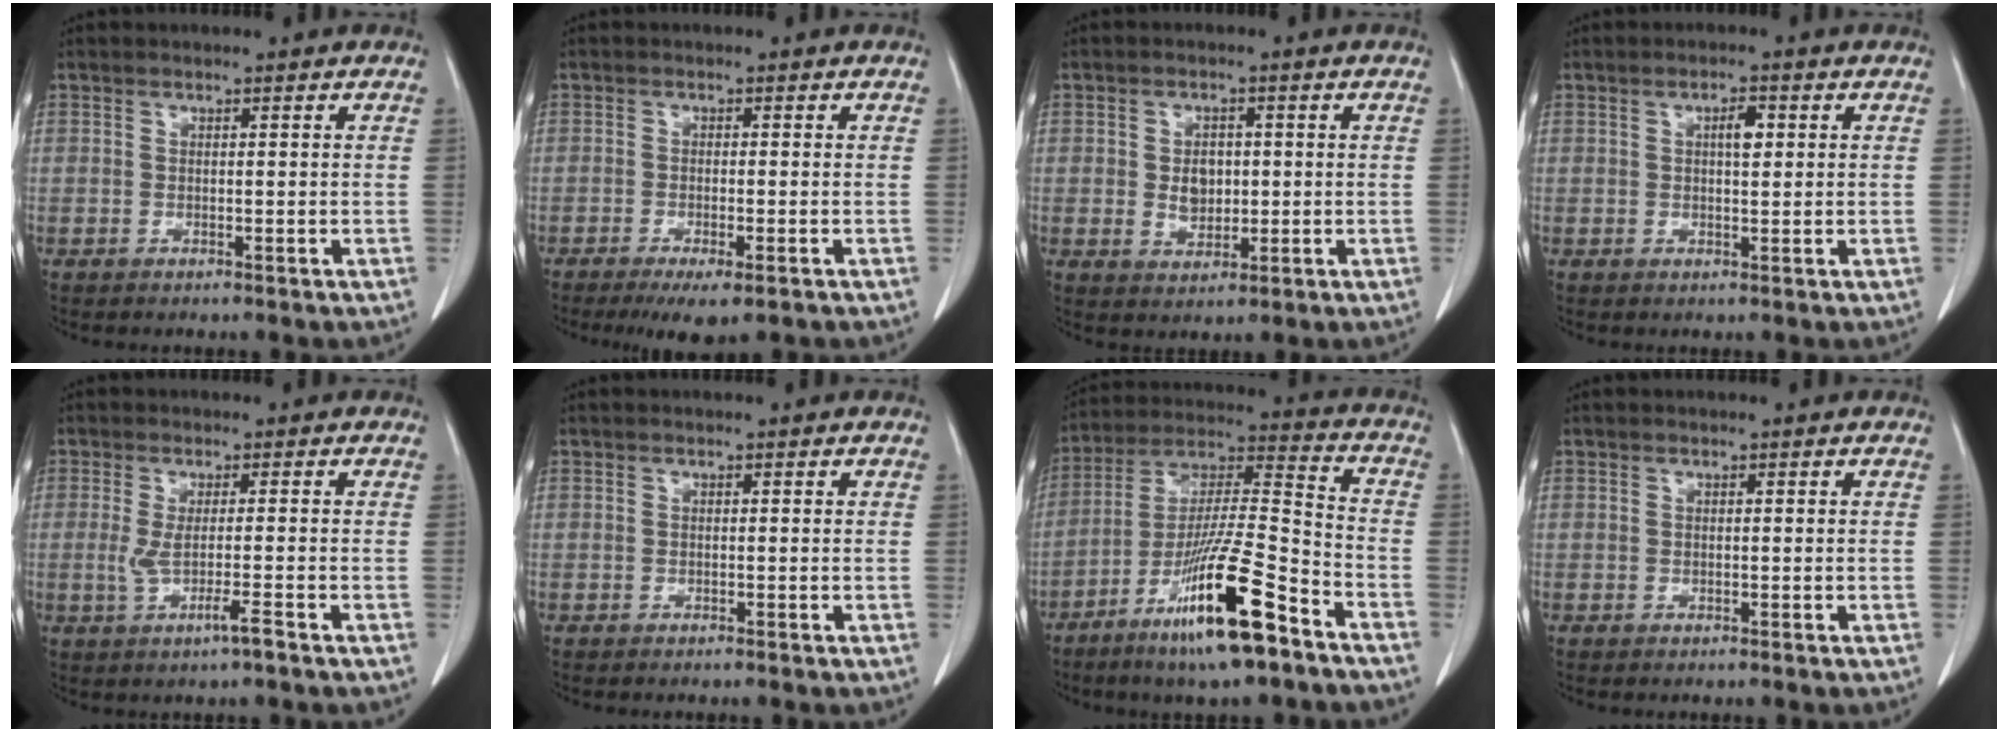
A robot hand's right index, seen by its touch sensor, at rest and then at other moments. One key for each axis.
{"total": 5.4, "fx": -3.4, "fy": 1.0, "fz": 4.0, "tx": -0.058, "ty": -0.014, "tz": -0.049}
{"total": 4.1, "fx": 0.0, "fy": 2.9, "fz": 2.8, "tx": -0.047, "ty": 0.004, "tz": 0.008}
{"total": 2.7, "fx": 0.7, "fy": 0.9, "fz": 2.4, "tx": -0.040, "ty": 0.002, "tz": 0.011}
{"total": 4.2, "fx": -1.6, "fy": -0.4, "fz": 3.8, "tx": -0.070, "ty": -0.013, "tz": -0.029}
{"total": 0.0}
{"total": 18.0, "fx": -10.5, "fy": 1.2, "fz": 14.6, "tx": -0.287, "ty": -0.034, "tz": -0.189}
{"total": 0.0}